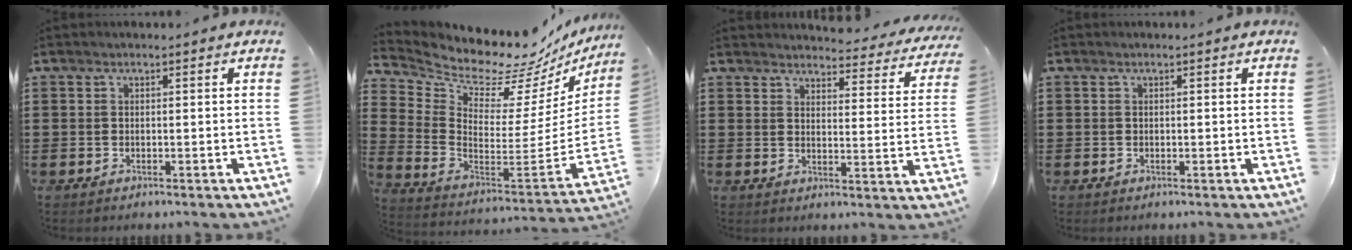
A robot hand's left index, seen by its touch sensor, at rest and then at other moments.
{"total": 8.0, "force": [7.7, 1.6, 1.2], "torque": [-0.061, -0.090, 0.124]}
{"total": 3.5, "force": [3.5, 0.3, 0.5], "torque": [-0.022, -0.027, 0.056]}
{"total": 0.0}